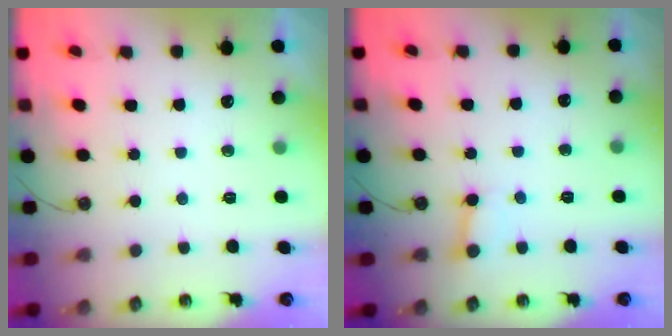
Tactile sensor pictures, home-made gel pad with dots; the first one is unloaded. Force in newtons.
{"total": 3.3, "press": 3.3, "slide": 0.2}